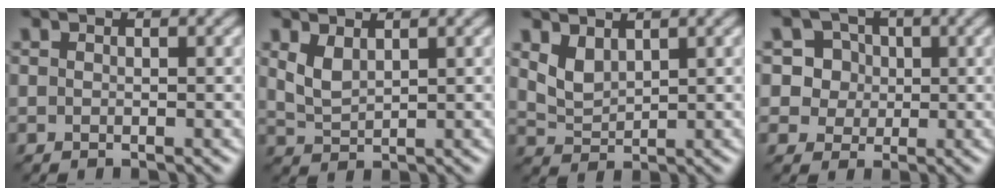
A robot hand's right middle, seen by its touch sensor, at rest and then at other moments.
{"total": 2.2, "force": [1.3, 1.1, 1.5], "torque": [-0.038, -0.003, 0.032]}
{"total": 2.4, "force": [1.5, 1.3, 1.4], "torque": [-0.033, -0.006, 0.037]}
{"total": 5.6, "force": [1.8, 4.9, 1.8], "torque": [-0.020, 0.019, 0.020]}